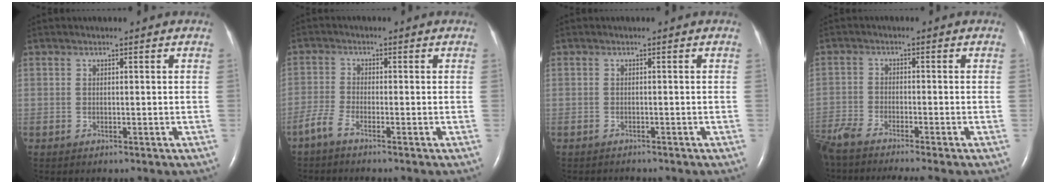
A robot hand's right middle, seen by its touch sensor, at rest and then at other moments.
{"total": 2.7, "force": [-2.1, 0.1, 1.6], "torque": [-0.045, -0.004, -0.051]}
{"total": 1.3, "force": [-1.3, 0.3, 0.0], "torque": [-0.005, -0.005, -0.017]}
{"total": 9.2, "force": [-8.1, 0.0, 4.2], "torque": [-0.075, -0.020, -0.141]}